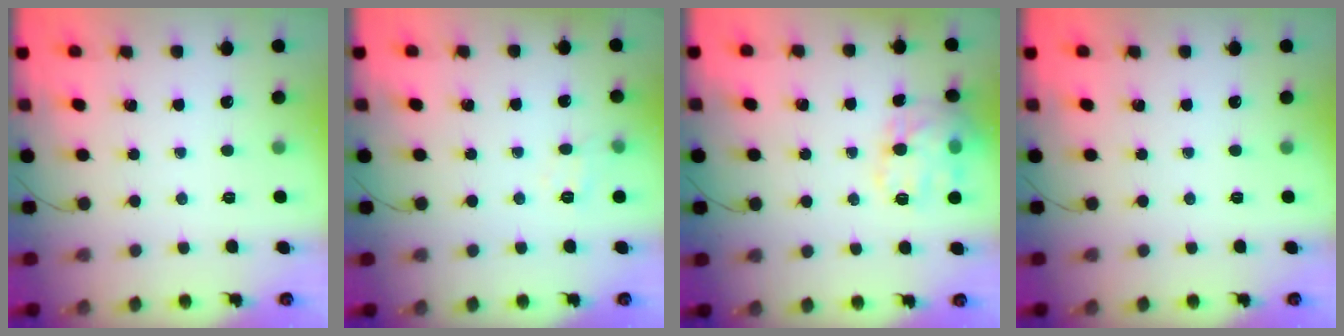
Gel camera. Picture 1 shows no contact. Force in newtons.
{"total": 6.5, "press": 6.4, "slide": 1.1}
{"total": 15.4, "press": 15.4, "slide": 0.9}
{"total": 0.0}